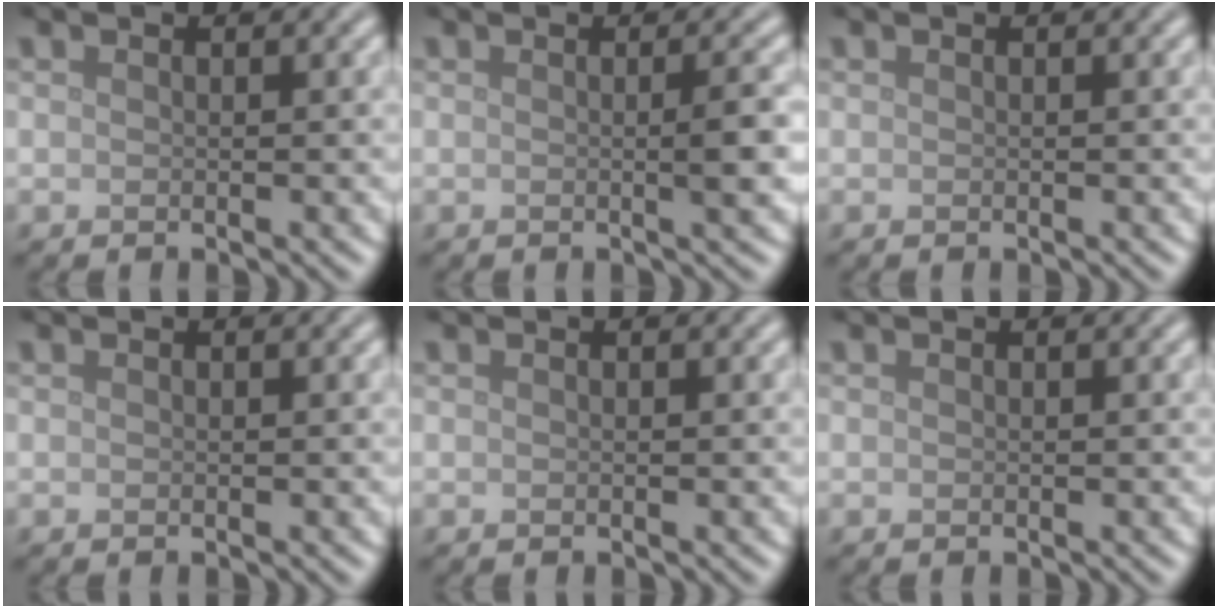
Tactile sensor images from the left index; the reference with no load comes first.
{"total": 2.4, "force": [-0.1, 0.4, 2.3], "torque": [-0.032, -0.001, -0.005]}
{"total": 0.0}
{"total": 0.0}
{"total": 0.0}
{"total": 0.0}